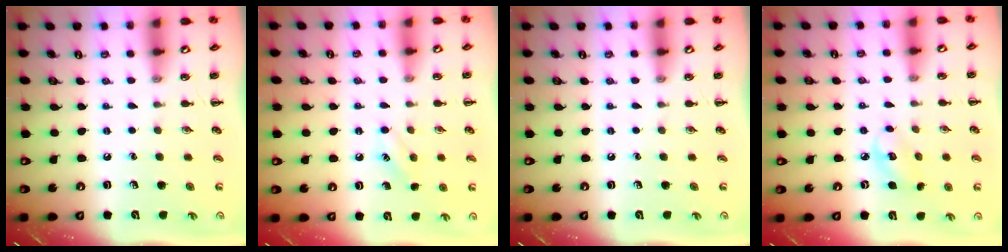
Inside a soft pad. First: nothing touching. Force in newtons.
{"total": 8.1, "press": 7.9, "slide": 1.8}
{"total": 0.0}
{"total": 5.3, "press": 5.2, "slide": 0.9}